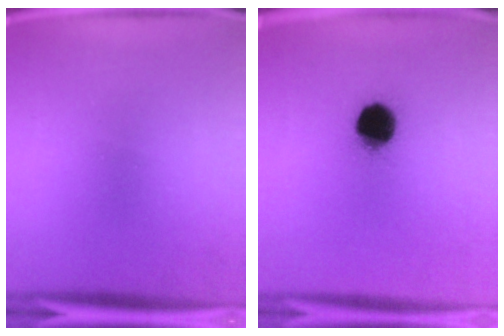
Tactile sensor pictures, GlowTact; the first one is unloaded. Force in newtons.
{"total": 10.5}